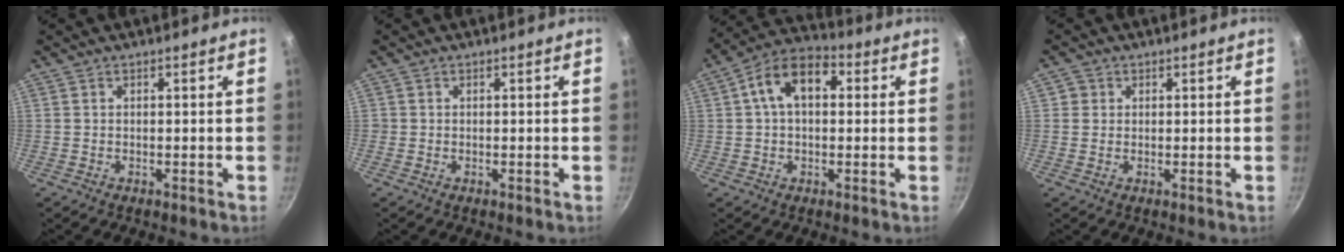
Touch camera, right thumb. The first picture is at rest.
{"total": 0.5, "force": [-0.1, 0.5, 0.0], "torque": [0.002, 0.000, -0.004]}
{"total": 10.9, "force": [2.2, 7.0, 8.1], "torque": [-0.114, 0.030, 0.018]}
{"total": 1.9, "force": [0.3, 1.8, 0.4], "torque": [0.005, 0.002, 0.001]}